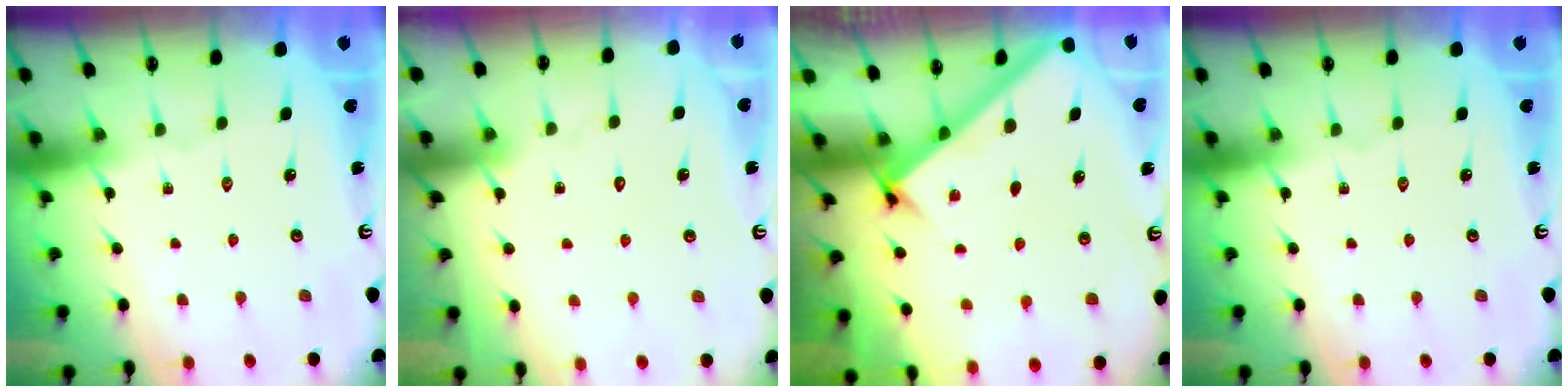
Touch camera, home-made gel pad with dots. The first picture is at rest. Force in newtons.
{"total": 2.1, "press": 2.1, "slide": 0.0}
{"total": 2.7, "press": 2.6, "slide": 0.3}
{"total": 0.0}